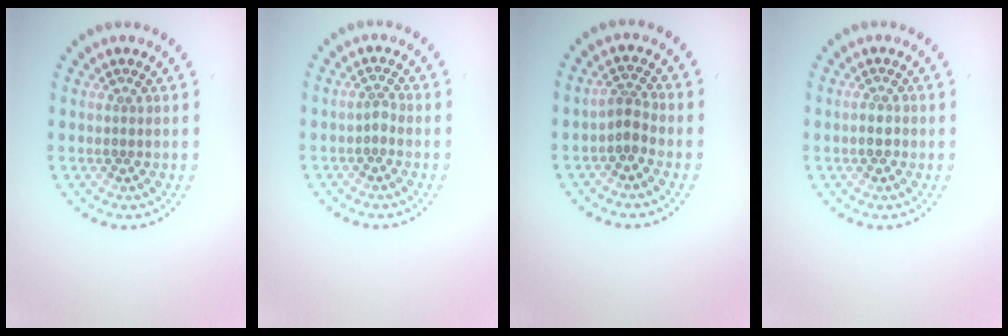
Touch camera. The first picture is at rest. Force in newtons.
{"total": 0.9, "press": 0.6, "slide": 0.7}
{"total": 1.6, "press": 1.2, "slide": 1.0}
{"total": 1.2, "press": 1.1, "slide": 0.5}